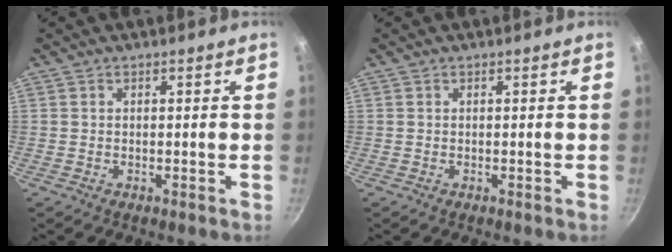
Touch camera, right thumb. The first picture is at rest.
{"total": 0.0}